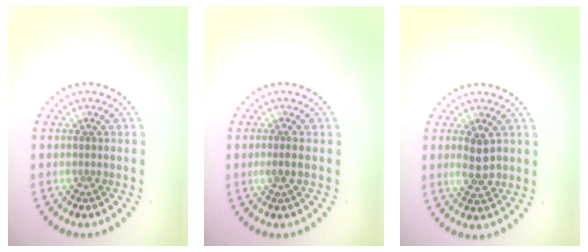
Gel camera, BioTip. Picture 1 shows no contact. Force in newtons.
{"total": 1.0, "press": 0.8, "slide": 0.6}
{"total": 2.2, "press": 2.2, "slide": 0.3}